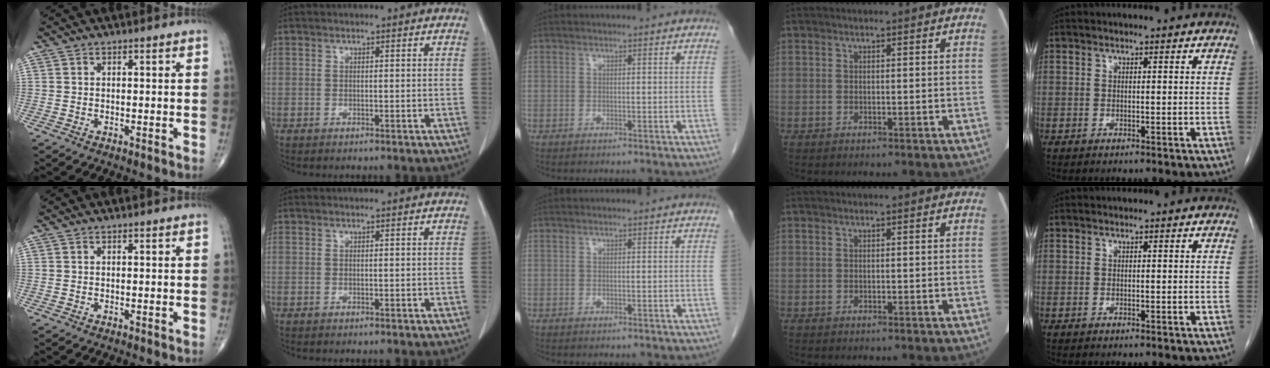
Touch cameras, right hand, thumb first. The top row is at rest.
{}